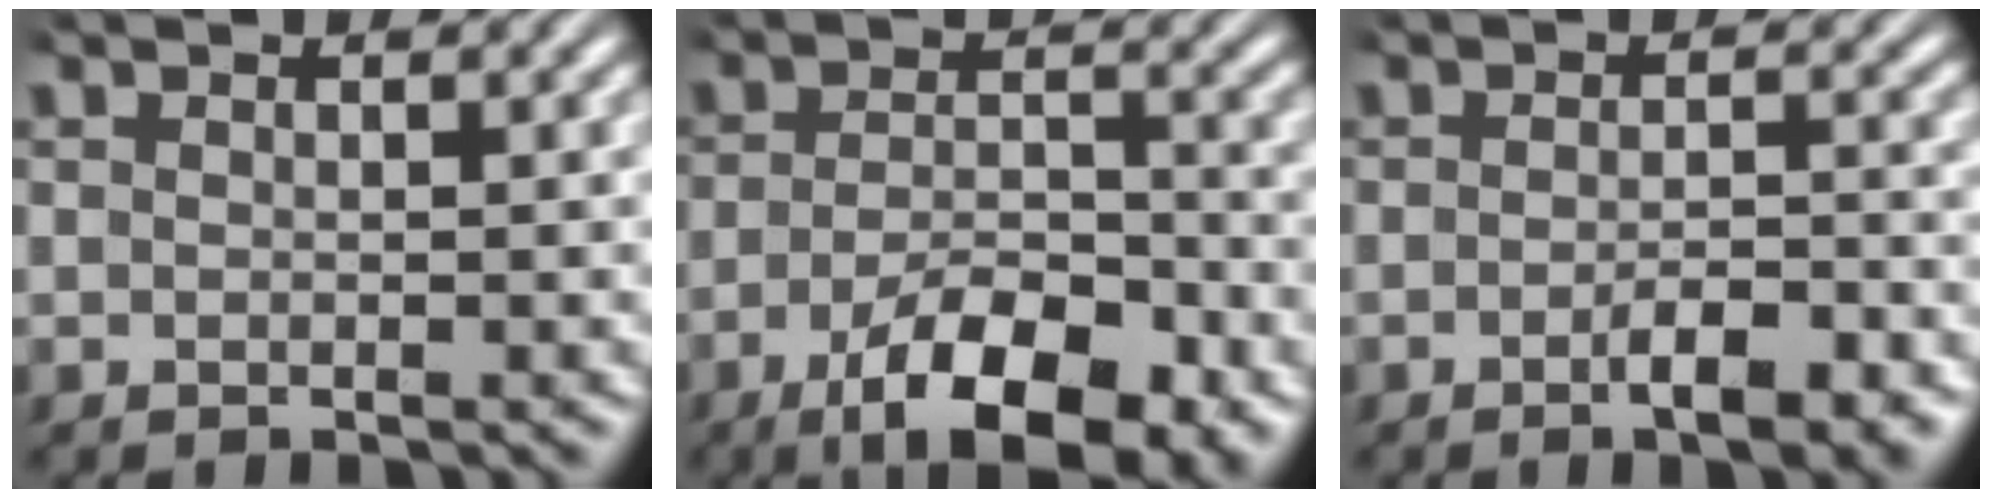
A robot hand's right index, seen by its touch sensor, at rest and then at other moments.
{"total": 9.9, "force": [-5.7, 4.2, 7.0], "torque": [-0.107, -0.026, -0.080]}
{"total": 3.6, "force": [-2.3, 1.4, 2.4], "torque": [-0.029, 0.003, -0.049]}